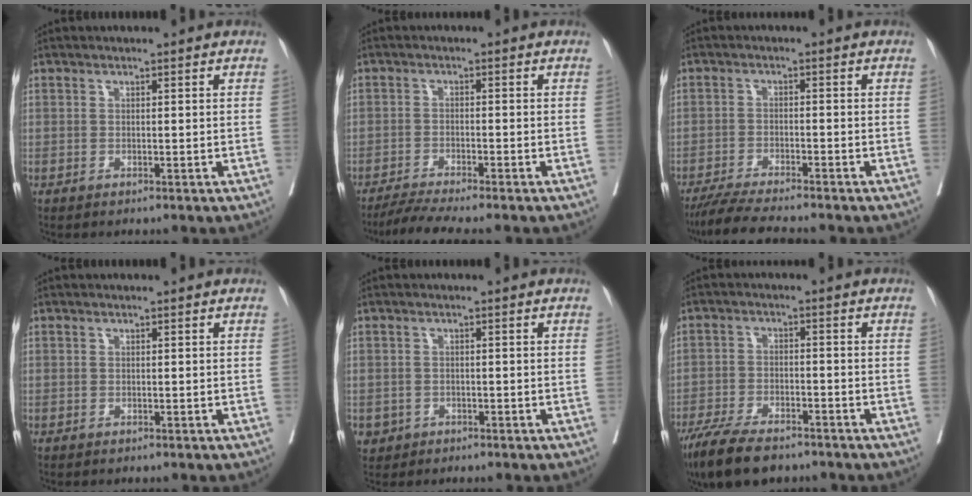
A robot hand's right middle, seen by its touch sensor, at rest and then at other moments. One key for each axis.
{"total": 5.7, "fx": -5.0, "fy": -0.8, "fz": 2.7, "tx": -0.038, "ty": -0.015, "tz": -0.085}
{"total": 7.4, "fx": -6.5, "fy": -0.2, "fz": 3.4, "tx": -0.052, "ty": -0.022, "tz": -0.112}
{"total": 0.0}
{"total": 2.6, "fx": -1.3, "fy": 2.3, "fz": 0.2, "tx": 0.001, "ty": 0.007, "tz": -0.020}
{"total": 10.7, "fx": -8.3, "fy": 3.3, "fz": 5.9, "tx": -0.103, "ty": -0.019, "tz": -0.141}